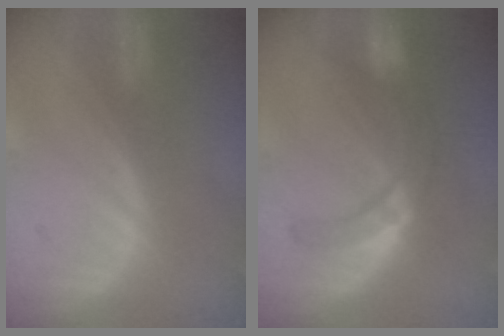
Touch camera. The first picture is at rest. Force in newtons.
{"total": 7.2, "press": 6.5, "slide": 3.2}